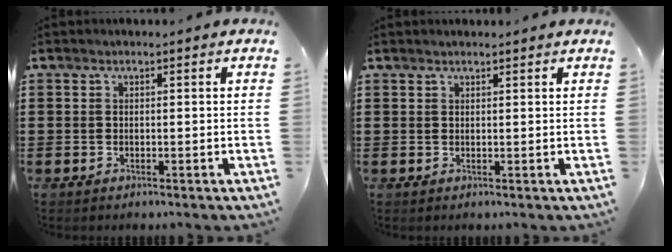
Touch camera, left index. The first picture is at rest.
{"total": 0.8, "force": [0.7, 0.0, 0.2], "torque": [-0.006, -0.002, 0.015]}